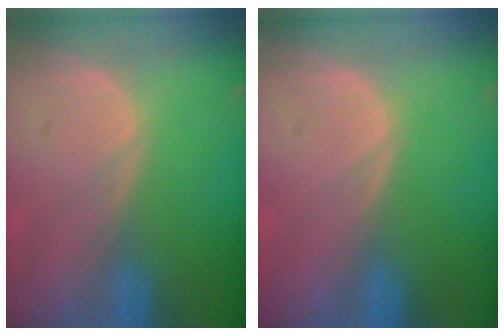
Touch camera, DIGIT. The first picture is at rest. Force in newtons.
{"total": 0.0}